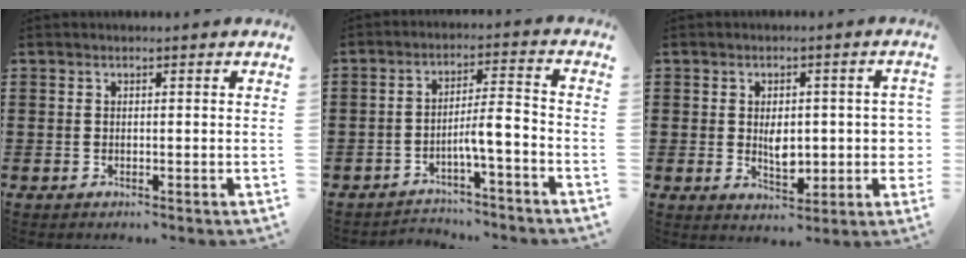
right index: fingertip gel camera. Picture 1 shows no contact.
{"total": 5.4, "force": [-3.0, 1.0, 4.4], "torque": [-0.080, 0.000, -0.059]}
{"total": 5.5, "force": [-0.2, 3.1, 4.6], "torque": [-0.064, -0.002, -0.009]}